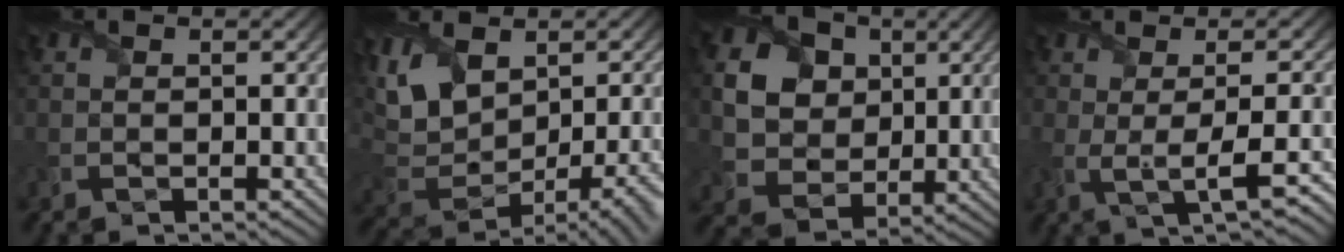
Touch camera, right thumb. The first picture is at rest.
{"total": 11.5, "force": [2.2, 6.3, 9.3], "torque": [-0.198, -0.008, 0.047]}
{"total": 13.1, "force": [3.9, 11.2, 5.7], "torque": [-0.202, 0.012, 0.101]}
{"total": 5.5, "force": [-0.7, 1.1, 5.3], "torque": [-0.086, 0.006, -0.012]}